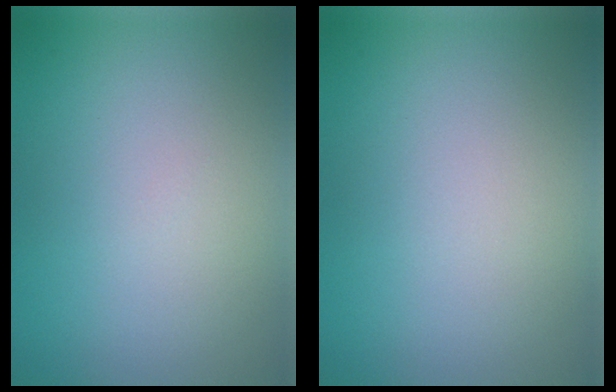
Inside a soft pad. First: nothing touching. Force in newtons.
{"total": 0.0}